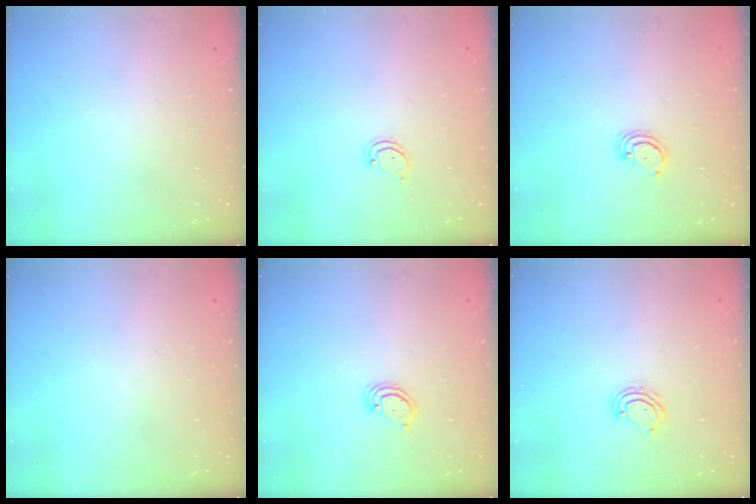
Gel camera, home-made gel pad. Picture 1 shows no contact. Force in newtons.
{"total": 2.3, "press": 2.3, "slide": 0.1}
{"total": 2.9, "press": 2.9, "slide": 0.2}
{"total": 0.0}
{"total": 2.9, "press": 2.9, "slide": 0.2}
{"total": 5.0, "press": 4.9, "slide": 0.3}